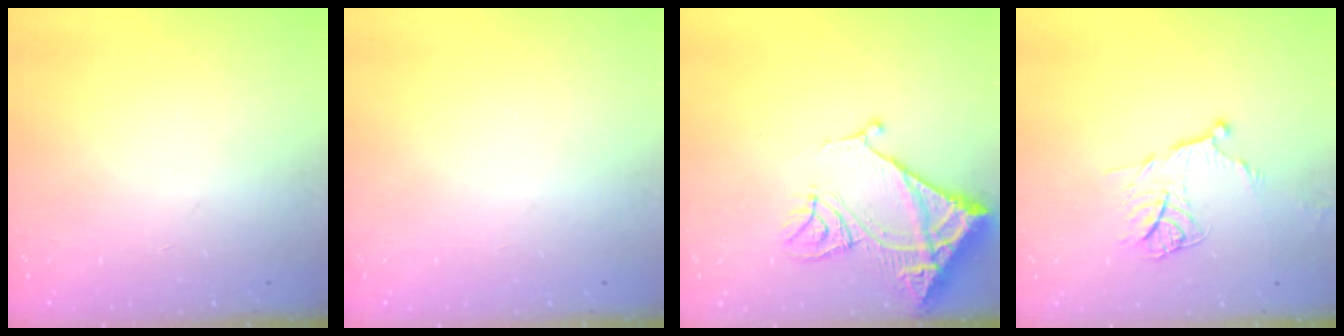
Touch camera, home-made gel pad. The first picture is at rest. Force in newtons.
{"total": 0.0}
{"total": 14.3, "press": 14.2, "slide": 1.8}
{"total": 12.3, "press": 12.2, "slide": 1.2}